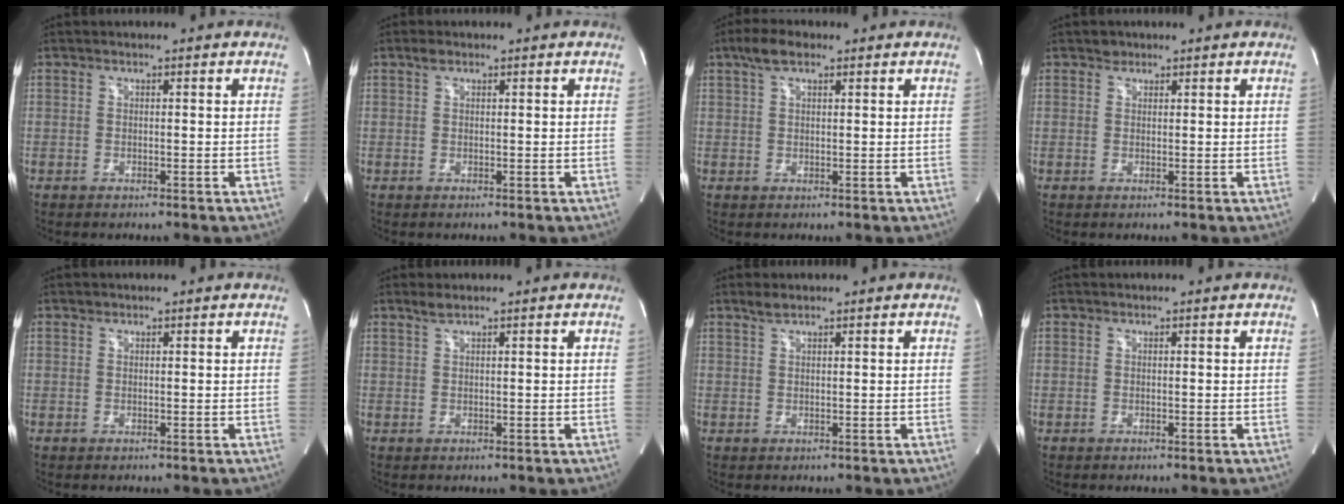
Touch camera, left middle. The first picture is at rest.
{"total": 1.1, "force": [0.8, 0.5, 0.6], "torque": [-0.014, 0.010, 0.015]}
{"total": 4.0, "force": [2.5, 1.6, 2.7], "torque": [-0.060, 0.017, 0.049]}
{"total": 1.1, "force": [0.8, 0.8, 0.0], "torque": [0.004, 0.002, 0.010]}
{"total": 0.5, "force": [0.4, 0.3, 0.0], "torque": [-0.003, 0.002, 0.006]}
{"total": 1.3, "force": [1.1, 0.0, 0.7], "torque": [-0.018, 0.006, 0.026]}
{"total": 1.5, "force": [1.3, 0.3, 0.7], "torque": [-0.019, 0.006, 0.029]}
{"total": 0.0}